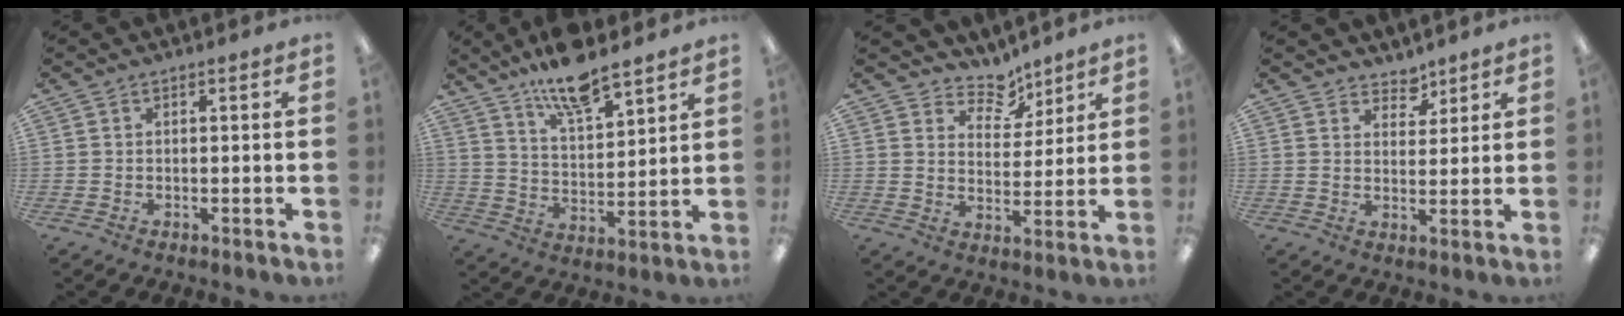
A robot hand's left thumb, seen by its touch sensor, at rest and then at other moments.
{"total": 11.4, "force": [9.5, 3.1, 5.5], "torque": [-0.092, -0.055, 0.168]}
{"total": 7.5, "force": [6.3, 3.8, 1.4], "torque": [-0.016, -0.051, 0.112]}
{"total": 4.5, "force": [3.9, 2.3, 0.7], "torque": [-0.001, -0.026, 0.068]}